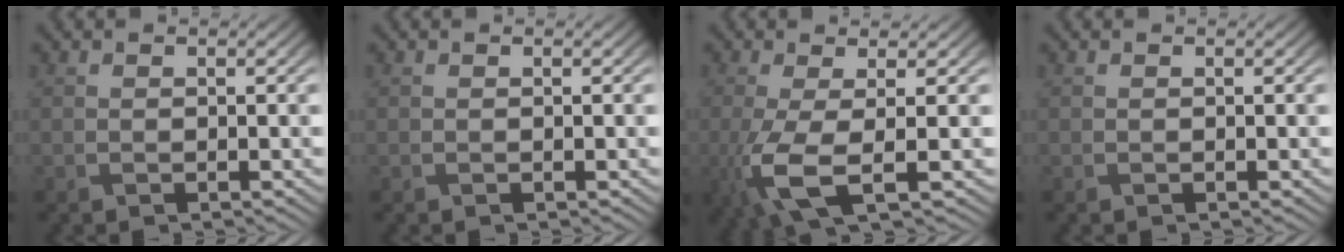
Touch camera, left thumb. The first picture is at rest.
{"total": 0.0}
{"total": 6.1, "force": [-1.1, 1.8, 5.7], "torque": [-0.141, -0.020, -0.020]}
{"total": 0.0}